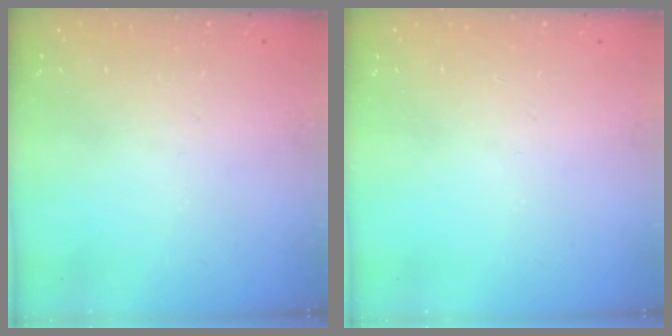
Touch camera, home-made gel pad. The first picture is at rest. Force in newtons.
{"total": 0.0}